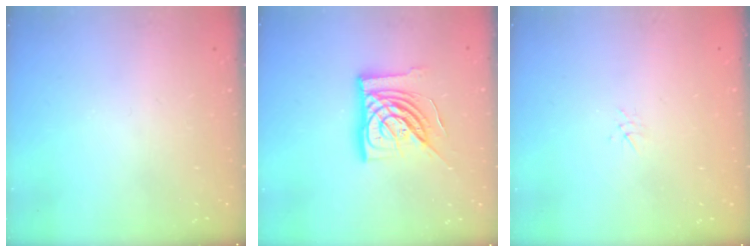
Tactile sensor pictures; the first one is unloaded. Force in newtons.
{"total": 15.7, "press": 15.7, "slide": 1.5}
{"total": 3.7, "press": 3.6, "slide": 0.5}